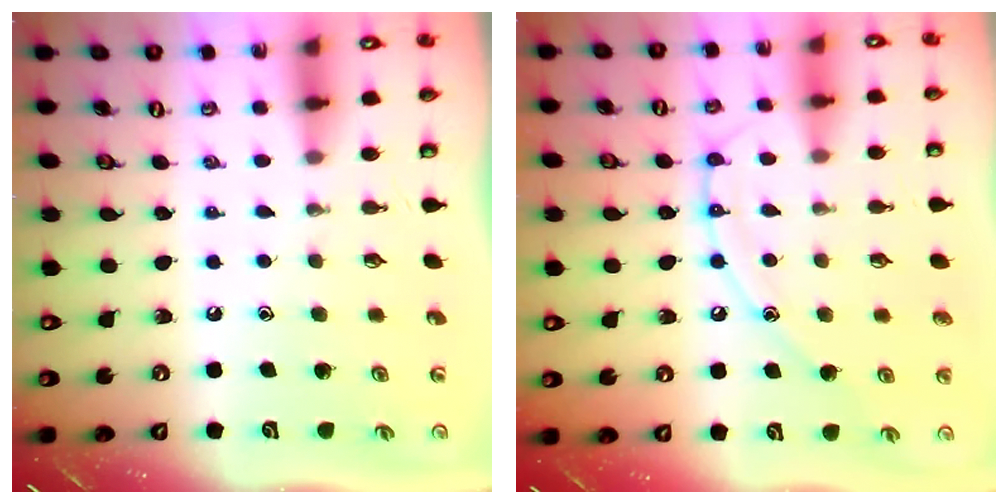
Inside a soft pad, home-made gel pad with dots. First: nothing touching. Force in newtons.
{"total": 10.9, "press": 10.8, "slide": 0.9}